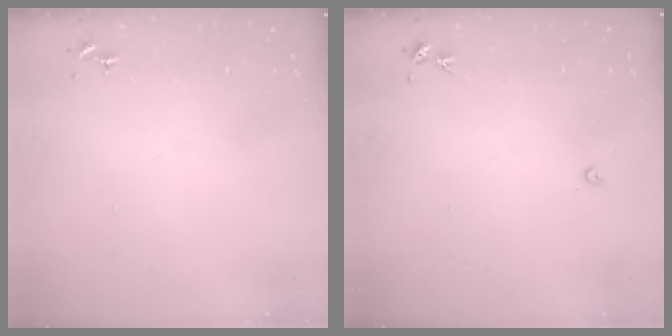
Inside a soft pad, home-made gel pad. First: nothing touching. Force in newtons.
{"total": 3.0, "press": 3.0, "slide": 0.4}